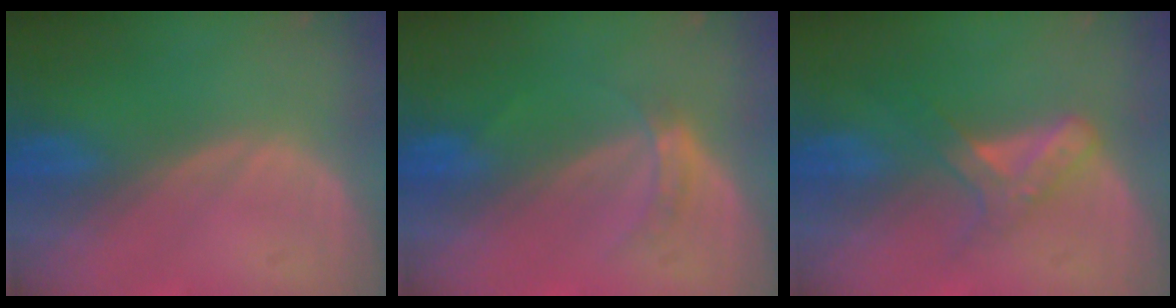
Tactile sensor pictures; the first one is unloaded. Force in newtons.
{"total": 2.8, "press": 2.5, "slide": 1.3}
{"total": 5.6, "press": 4.9, "slide": 2.7}